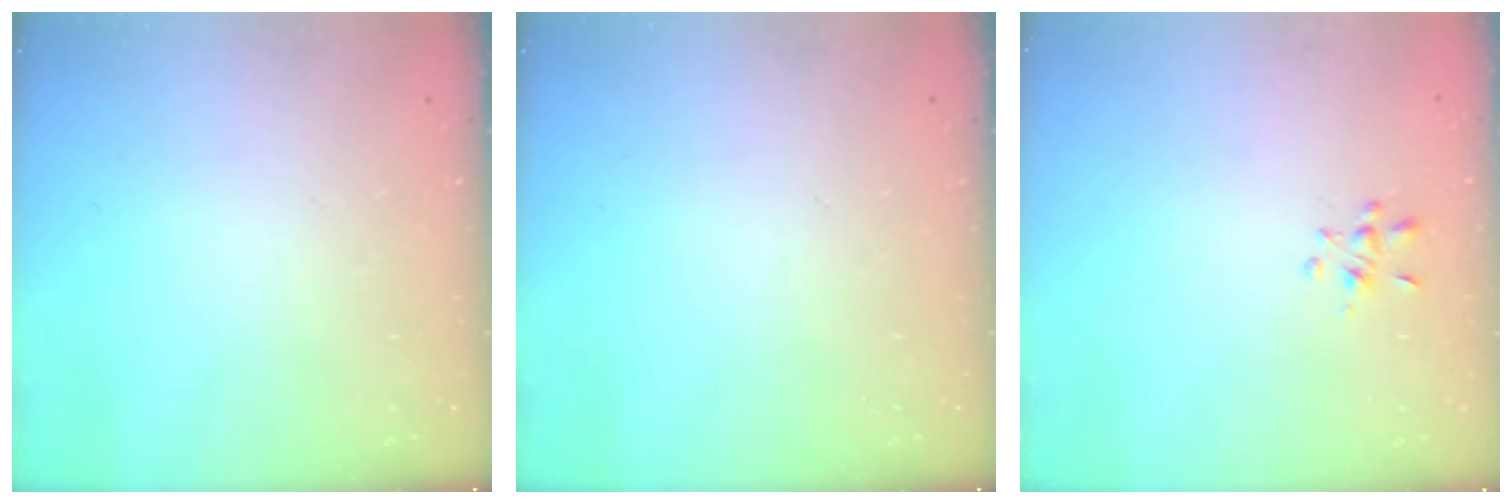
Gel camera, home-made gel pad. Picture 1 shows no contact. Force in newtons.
{"total": 0.0}
{"total": 2.1, "press": 2.0, "slide": 0.7}